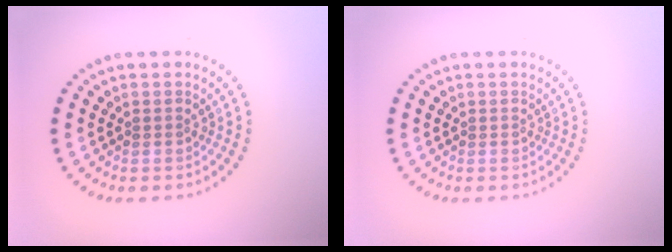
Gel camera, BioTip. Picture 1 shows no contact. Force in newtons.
{"total": 0.0}